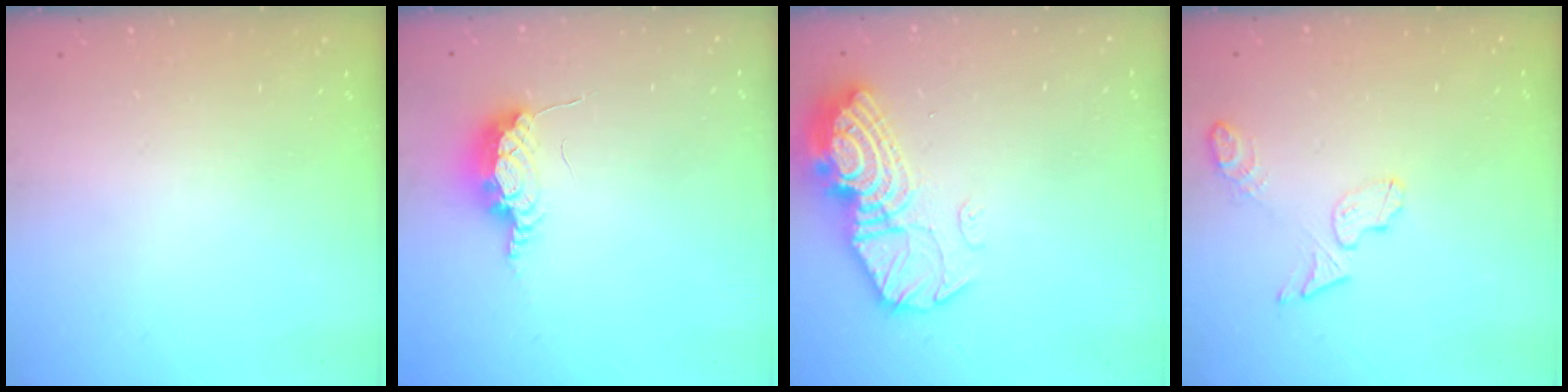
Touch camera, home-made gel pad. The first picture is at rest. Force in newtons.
{"total": 7.6, "press": 7.6, "slide": 0.3}
{"total": 15.4, "press": 15.3, "slide": 1.3}
{"total": 6.9, "press": 6.9, "slide": 0.5}